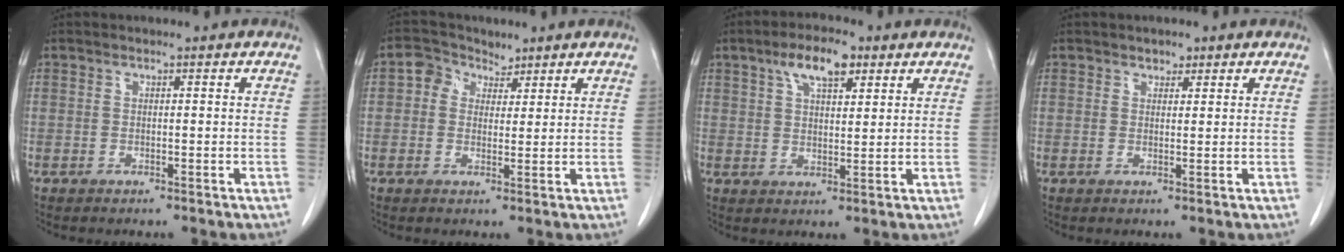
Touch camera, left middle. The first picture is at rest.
{"total": 3.8, "force": [2.2, 2.9, 1.1], "torque": [-0.025, 0.019, 0.040]}
{"total": 6.8, "force": [3.9, 2.5, 5.0], "torque": [-0.092, 0.013, 0.066]}
{"total": 1.4, "force": [1.0, 0.9, 0.4], "torque": [-0.005, -0.005, 0.014]}